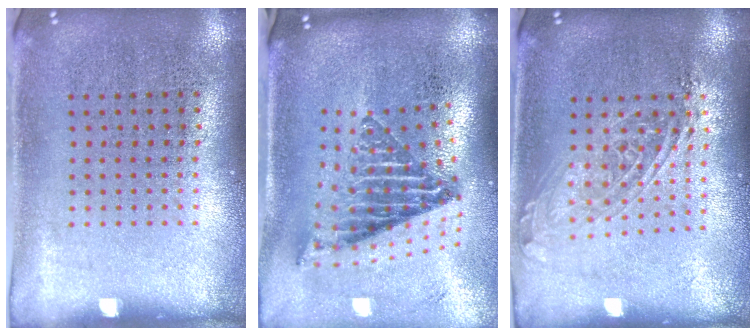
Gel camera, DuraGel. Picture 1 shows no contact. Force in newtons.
{"total": 2.2, "press": 1.5, "slide": 1.6}
{"total": 1.6, "press": 1.3, "slide": 0.8}